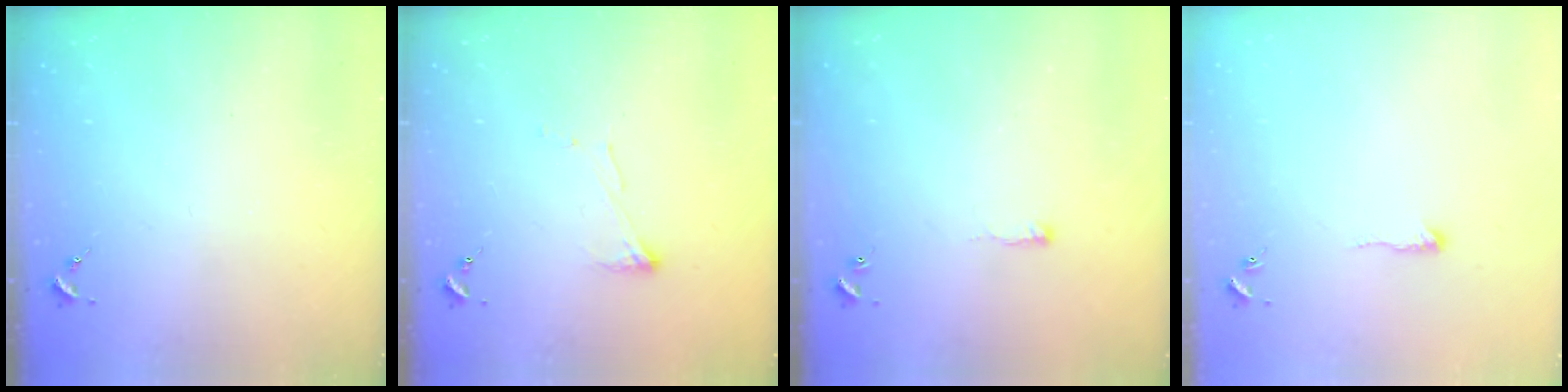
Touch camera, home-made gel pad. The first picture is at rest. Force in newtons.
{"total": 5.8, "press": 5.8, "slide": 0.3}
{"total": 2.1, "press": 2.1, "slide": 0.5}
{"total": 4.4, "press": 4.3, "slide": 0.7}